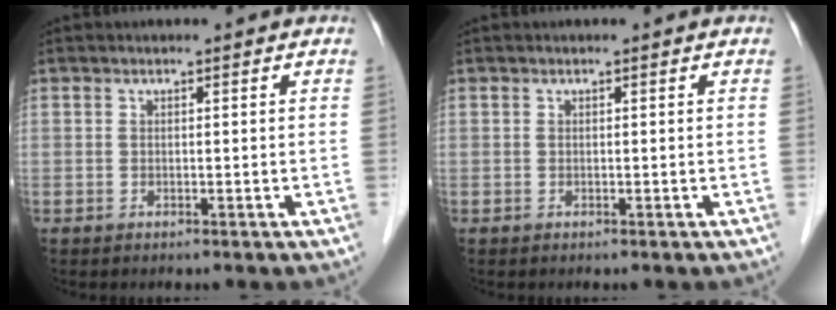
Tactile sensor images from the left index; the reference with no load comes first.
{"total": 0.0}